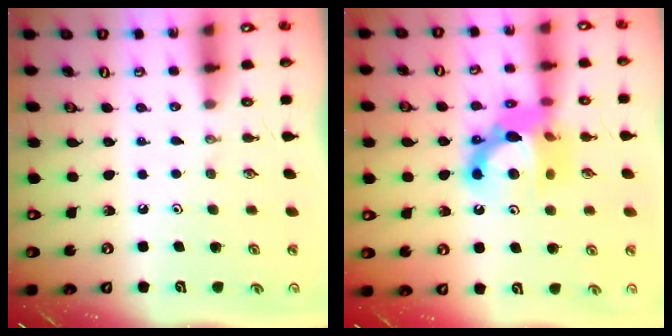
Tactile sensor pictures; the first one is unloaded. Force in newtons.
{"total": 14.5, "press": 14.4, "slide": 1.7}